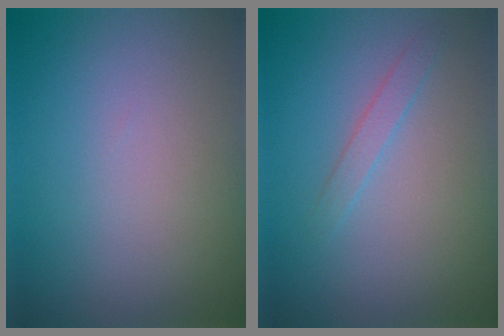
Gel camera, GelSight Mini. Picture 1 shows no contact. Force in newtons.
{"total": 1.2, "press": 1.2, "slide": 0.1}